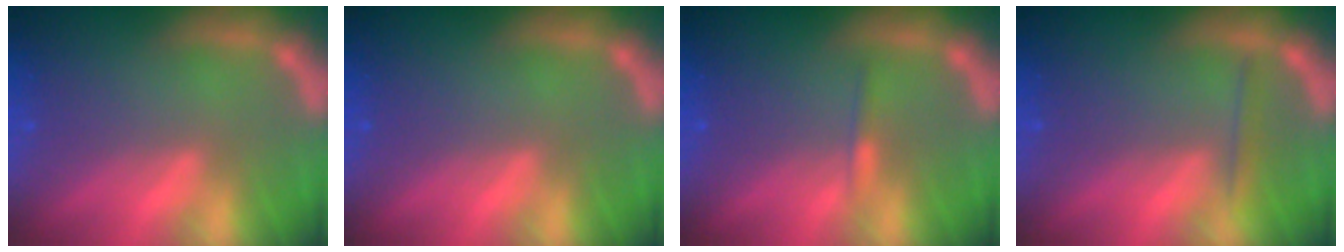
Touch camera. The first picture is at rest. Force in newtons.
{"total": 0.0}
{"total": 0.9}
{"total": 1.4}